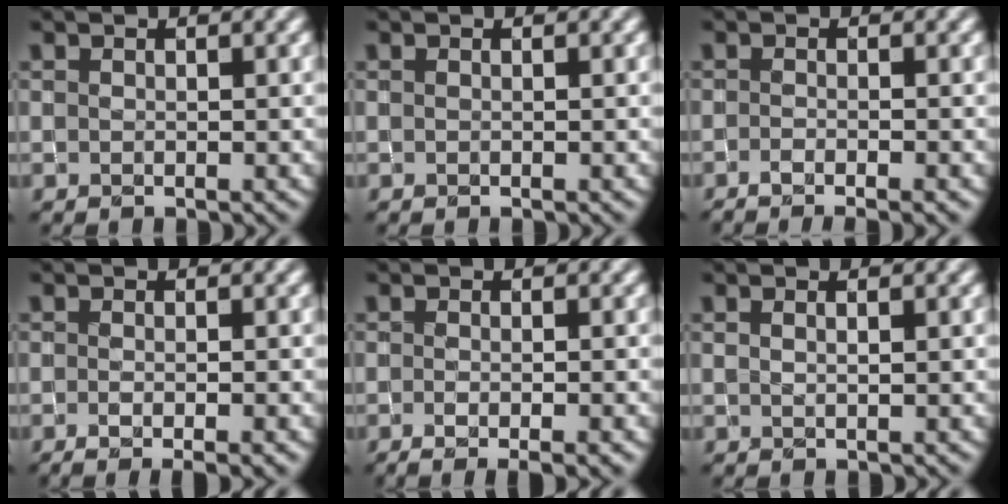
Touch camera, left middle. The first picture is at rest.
{"total": 0.0}
{"total": 3.0, "force": [-1.7, 0.8, 2.3], "torque": [-0.032, -0.003, -0.028]}
{"total": 3.2, "force": [-1.1, 1.0, 2.8], "torque": [-0.038, -0.008, -0.012]}
{"total": 3.5, "force": [-1.3, 1.1, 3.1], "torque": [-0.041, -0.010, -0.013]}
{"total": 0.6, "force": [0.4, 0.2, 0.4], "torque": [-0.003, 0.002, 0.004]}